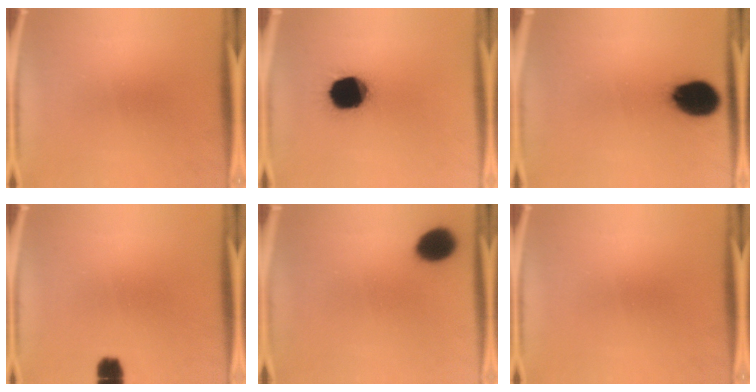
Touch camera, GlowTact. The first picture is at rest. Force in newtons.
{"total": 16.5}
{"total": 13.5}
{"total": 3.5}
{"total": 8.6}
{"total": 0.0}